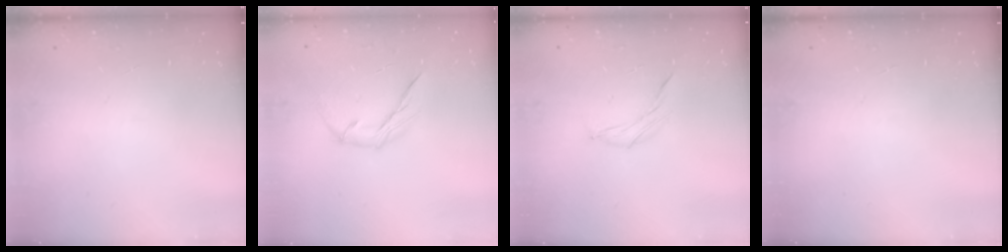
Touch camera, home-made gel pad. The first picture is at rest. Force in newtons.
{"total": 6.7, "press": 6.7, "slide": 0.8}
{"total": 5.2, "press": 5.0, "slide": 1.3}
{"total": 0.0}